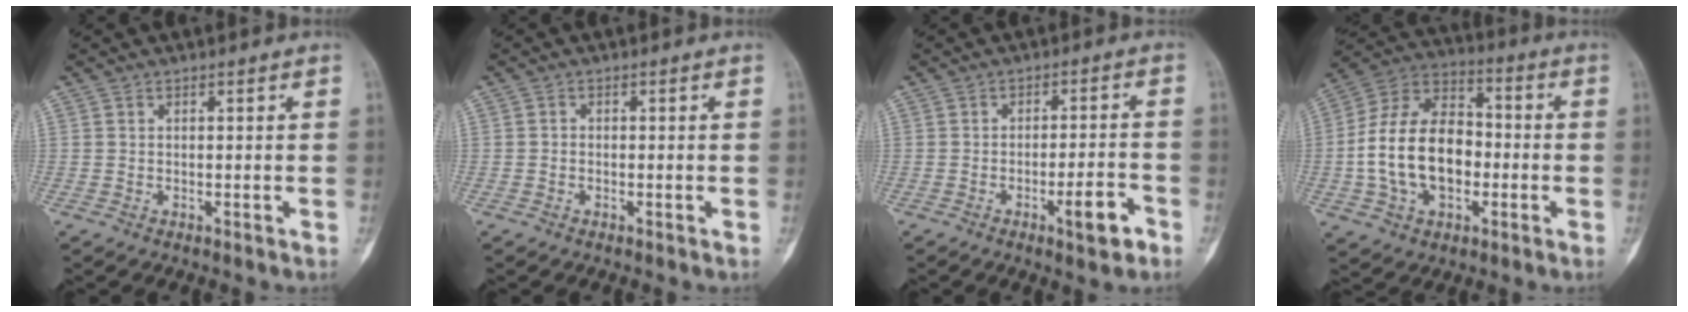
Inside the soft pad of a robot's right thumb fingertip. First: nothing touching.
{"total": 0.7, "force": [-0.2, 0.6, 0.3], "torque": [-0.001, 0.003, -0.005]}
{"total": 6.4, "force": [-3.3, 1.6, 5.3], "torque": [-0.076, 0.021, -0.044]}
{"total": 18.8, "force": [-2.4, 12.5, 13.8], "torque": [-0.233, 0.037, -0.041]}